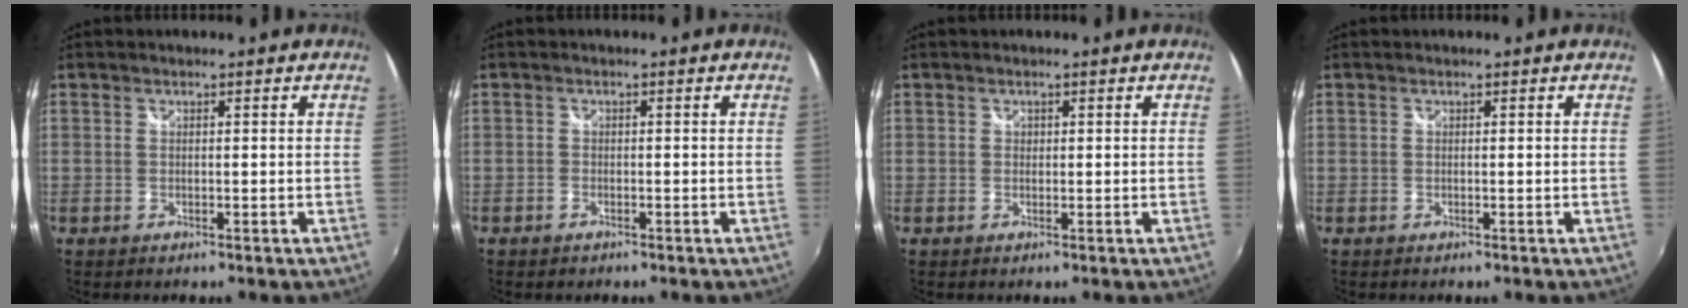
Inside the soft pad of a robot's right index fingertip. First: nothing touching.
{"total": 1.3, "force": [-0.9, 0.9, 0.3], "torque": [-0.009, -0.001, -0.017]}
{"total": 0.5, "force": [0.1, 0.5, 0.0], "torque": [0.001, 0.000, 0.000]}
{"total": 0.0}